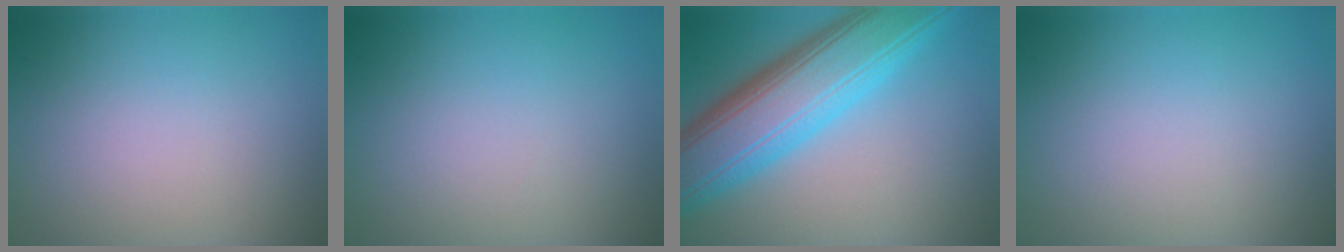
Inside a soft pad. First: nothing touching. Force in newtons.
{"total": 0.0}
{"total": 10.3, "press": 10.3, "slide": 0.2}
{"total": 0.0}